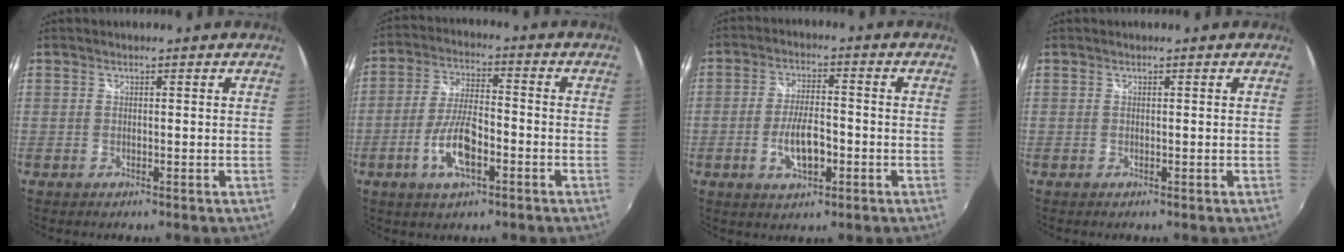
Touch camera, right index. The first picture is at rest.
{"total": 9.7, "force": [-3.9, 3.4, 8.2], "torque": [-0.170, 0.000, -0.072]}
{"total": 7.6, "force": [-2.5, 3.0, 6.5], "torque": [-0.127, -0.003, -0.040]}
{"total": 0.0}